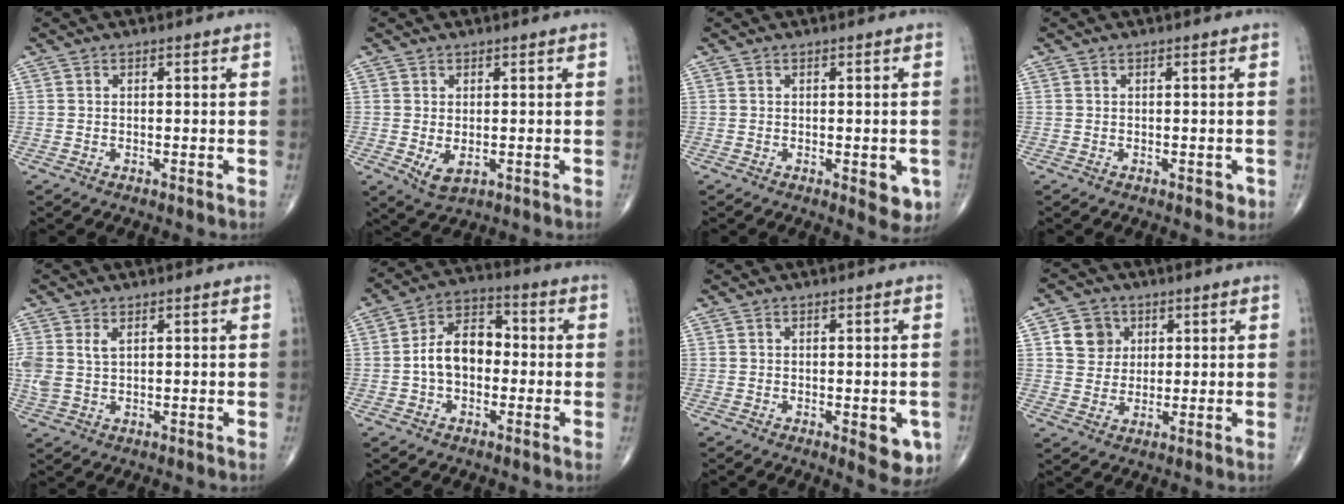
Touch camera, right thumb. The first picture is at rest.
{"total": 3.6, "force": [-0.6, 2.0, 2.9], "torque": [-0.045, -0.008, 0.001]}
{"total": 3.8, "force": [-1.2, 1.6, 3.2], "torque": [-0.018, -0.004, -0.012]}
{"total": 1.2, "force": [-0.4, 0.8, 0.9], "torque": [0.000, 0.000, -0.005]}
{"total": 4.2, "force": [1.4, 2.3, 3.2], "torque": [-0.084, 0.006, 0.036]}
{"total": 10.0, "force": [-0.8, 6.6, 7.4], "torque": [-0.110, 0.035, -0.027]}
{"total": 5.8, "force": [-1.8, 2.4, 5.0], "torque": [-0.038, -0.007, -0.017]}
{"total": 6.5, "force": [2.2, 5.8, 2.1], "torque": [-0.008, -0.006, 0.039]}